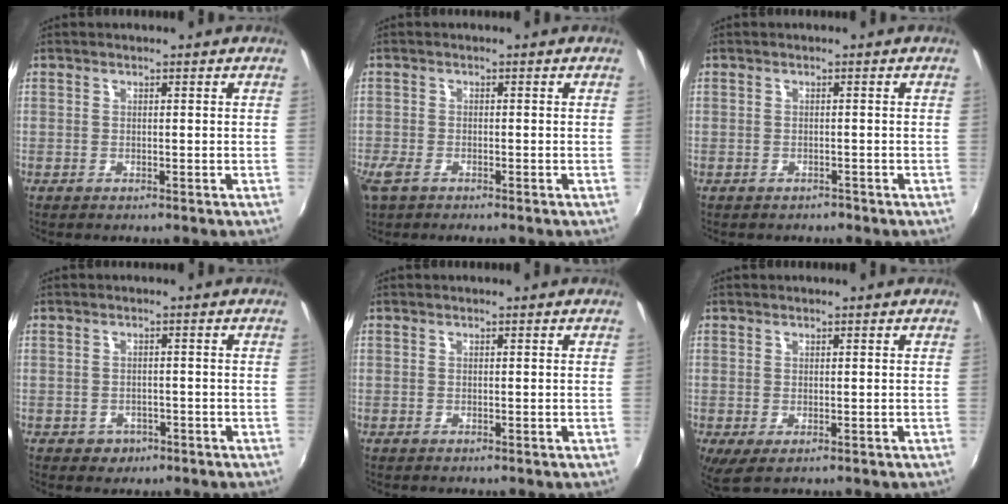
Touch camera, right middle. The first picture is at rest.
{"total": 3.3, "force": [-2.2, 1.4, 2.1], "torque": [-0.053, -0.009, -0.043]}
{"total": 0.9, "force": [-0.8, 0.5, 0.0], "torque": [-0.003, 0.001, -0.010]}
{"total": 3.0, "force": [-1.4, 2.5, 0.8], "torque": [-0.022, 0.000, -0.017]}
{"total": 0.0}
{"total": 2.4, "force": [0.0, 0.3, 2.4], "torque": [-0.041, -0.008, 0.002]}